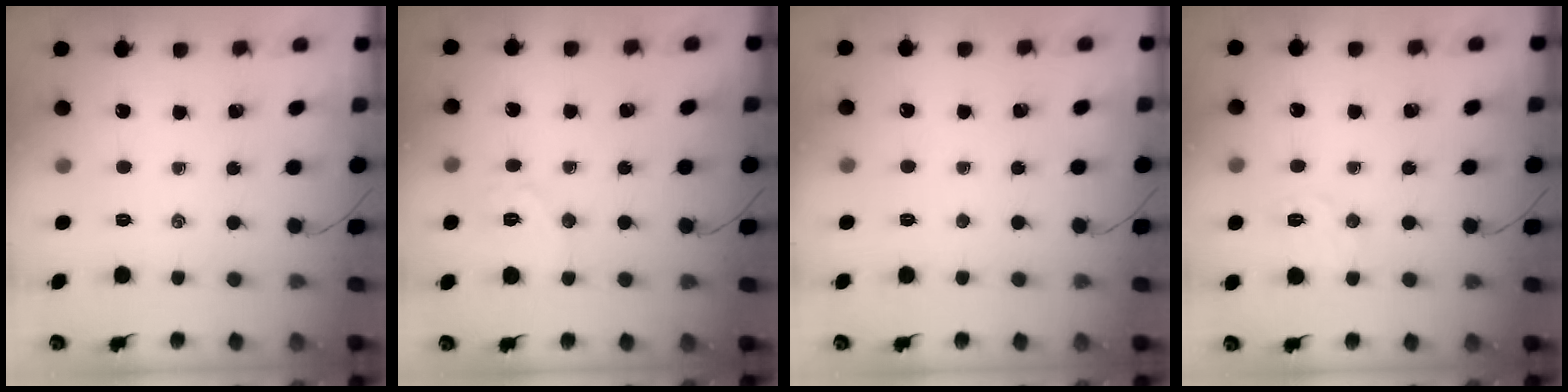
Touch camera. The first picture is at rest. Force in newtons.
{"total": 7.3, "press": 7.3, "slide": 0.7}
{"total": 0.0}
{"total": 5.3, "press": 5.2, "slide": 1.1}